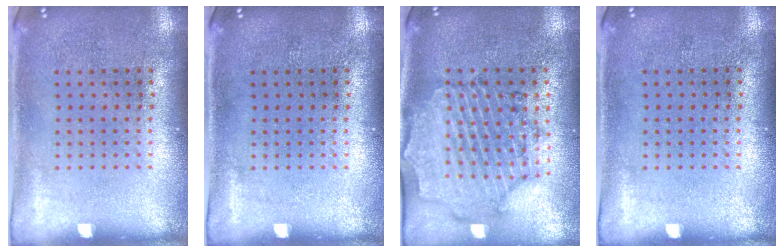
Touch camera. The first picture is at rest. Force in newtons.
{"total": 0.0}
{"total": 1.6, "press": 1.6, "slide": 0.4}
{"total": 0.0}